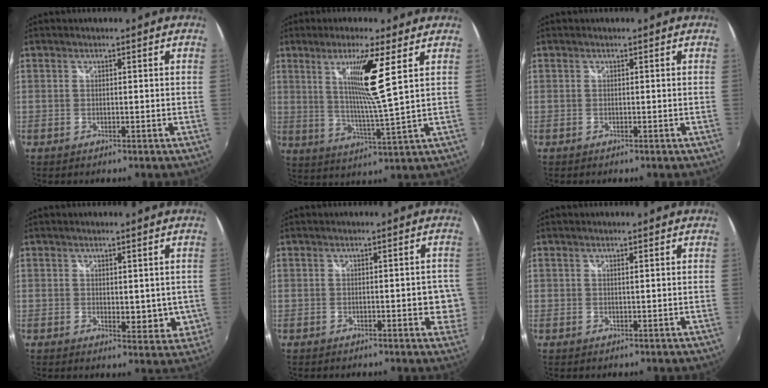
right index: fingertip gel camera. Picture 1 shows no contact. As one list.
[{"total": 9.9, "force": [4.4, -2.9, 8.4], "torque": [-0.139, -0.018, 0.080]}, {"total": 0.0}, {"total": 5.5, "force": [-0.1, 3.2, 4.5], "torque": [-0.051, -0.014, 0.004]}, {"total": 4.9, "force": [-1.1, 2.4, 4.1], "torque": [-0.039, -0.002, -0.012]}, {"total": 2.0, "force": [0.6, -1.9, -0.4], "torque": [0.014, -0.006, 0.013]}]